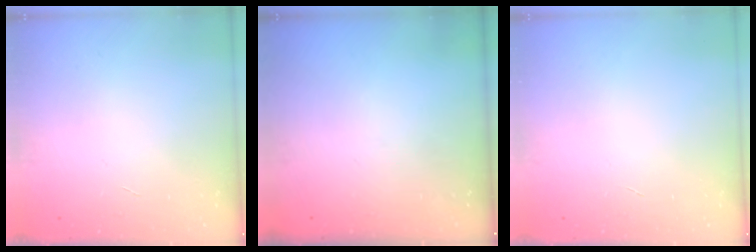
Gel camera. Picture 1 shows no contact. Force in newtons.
{"total": 0.0}
{"total": 0.0}